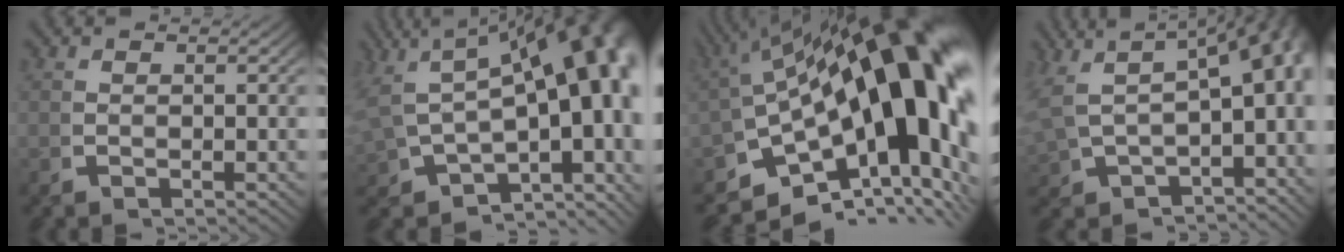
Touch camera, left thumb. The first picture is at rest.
{"total": 19.0, "force": [1.7, 11.0, 15.4], "torque": [-0.204, -0.018, 0.035]}
{"total": 23.7, "force": [-0.6, 13.0, 19.8], "torque": [-0.285, -0.032, 0.002]}
{"total": 12.2, "force": [1.9, 6.5, 10.1], "torque": [-0.122, 0.008, 0.035]}